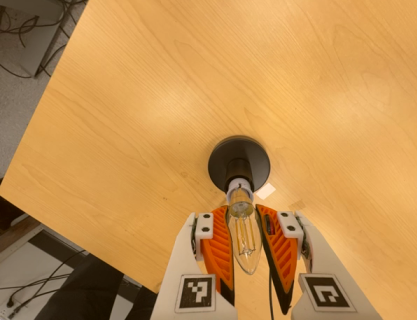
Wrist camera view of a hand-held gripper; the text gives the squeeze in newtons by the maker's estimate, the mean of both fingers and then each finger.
{"total": 18.7, "left": 19.0, "right": 18.4}